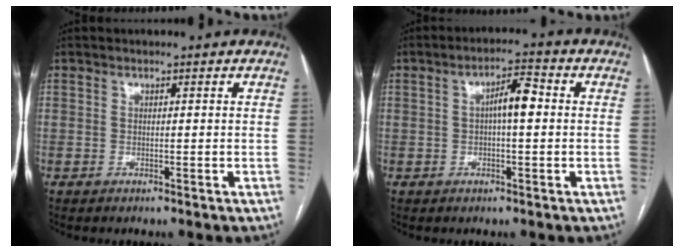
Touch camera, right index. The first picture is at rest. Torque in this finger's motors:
{"motor_torque": [0.43, -0.13, 0.12, 0.08]}